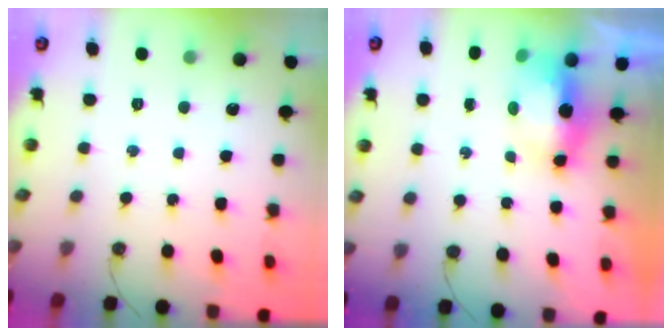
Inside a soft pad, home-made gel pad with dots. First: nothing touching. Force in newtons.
{"total": 7.7, "press": 7.7, "slide": 0.4}